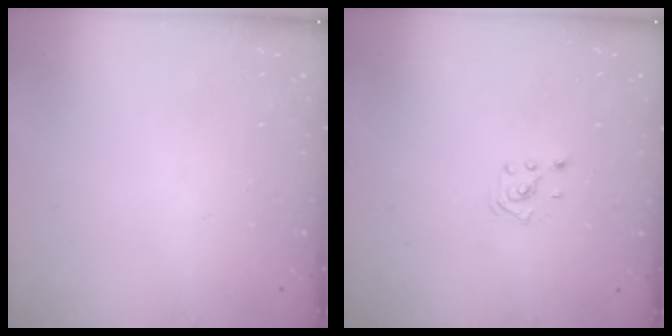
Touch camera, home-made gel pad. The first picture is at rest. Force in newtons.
{"total": 2.0, "press": 2.0, "slide": 0.6}